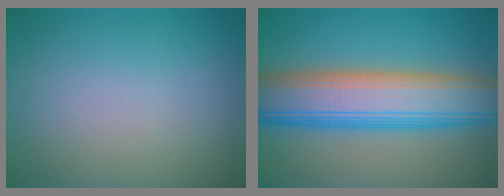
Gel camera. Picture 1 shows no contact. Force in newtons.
{"total": 10.9, "press": 10.9, "slide": 0.0}